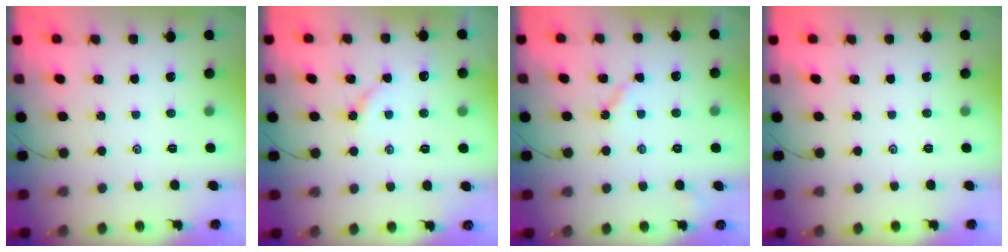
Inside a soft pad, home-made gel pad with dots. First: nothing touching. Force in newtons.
{"total": 3.2, "press": 3.2, "slide": 0.5}
{"total": 3.7, "press": 3.6, "slide": 0.6}
{"total": 0.0}